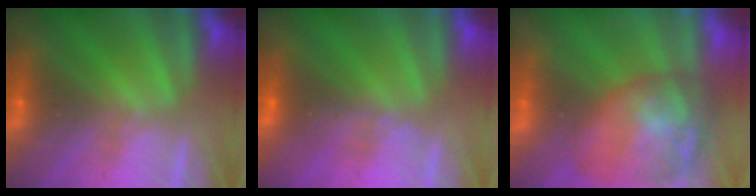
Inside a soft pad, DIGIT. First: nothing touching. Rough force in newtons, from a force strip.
{"total": 3.0}
{"total": 6.9}